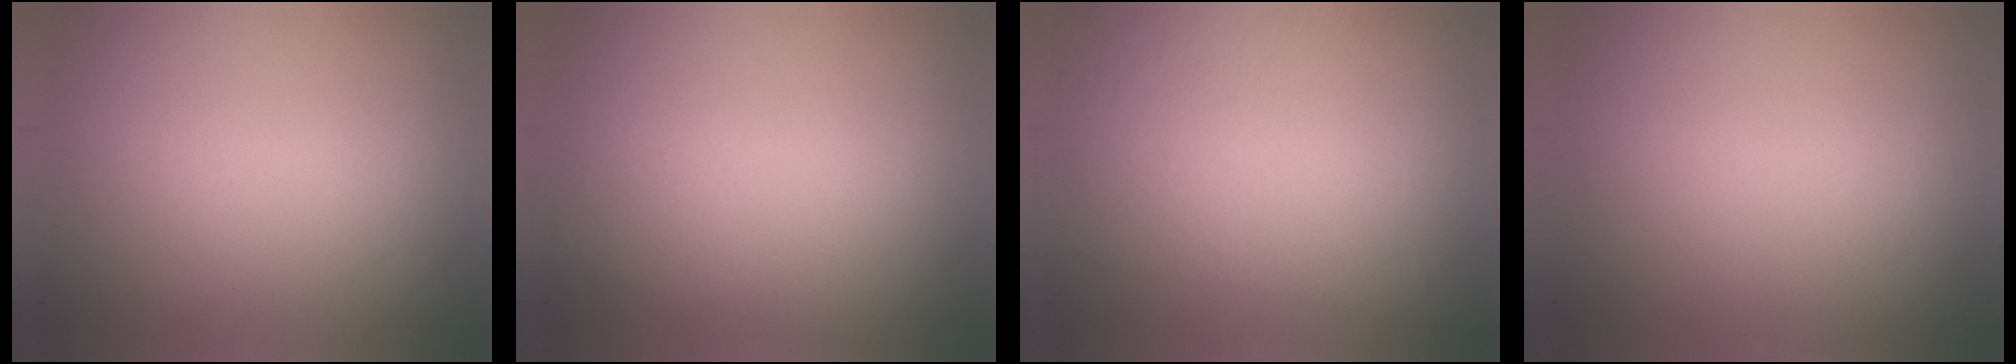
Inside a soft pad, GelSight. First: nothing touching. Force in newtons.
{"total": 1.0}
{"total": 2.8}
{"total": 0.0}